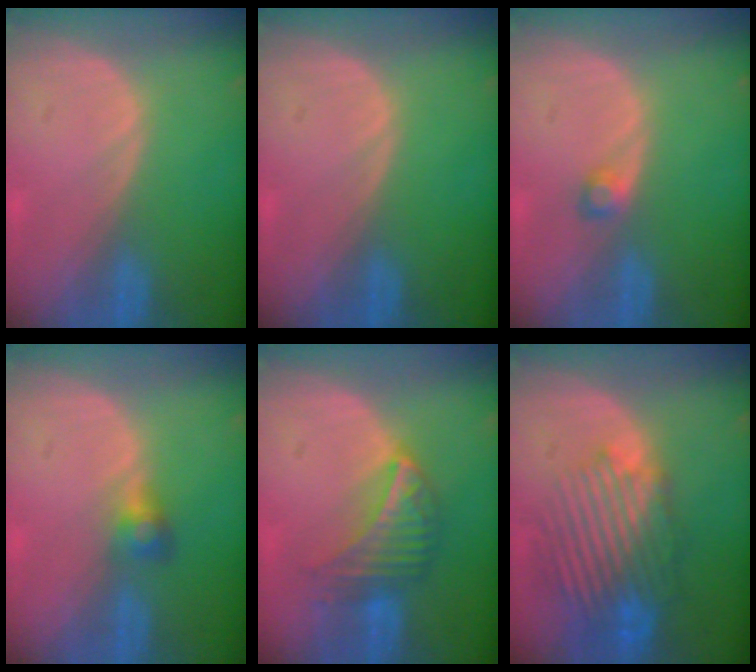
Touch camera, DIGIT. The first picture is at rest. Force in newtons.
{"total": 0.0}
{"total": 1.6, "press": 1.6, "slide": 0.3}
{"total": 2.6, "press": 2.5, "slide": 0.2}
{"total": 6.4, "press": 6.3, "slide": 1.5}
{"total": 10.3, "press": 9.3, "slide": 4.4}